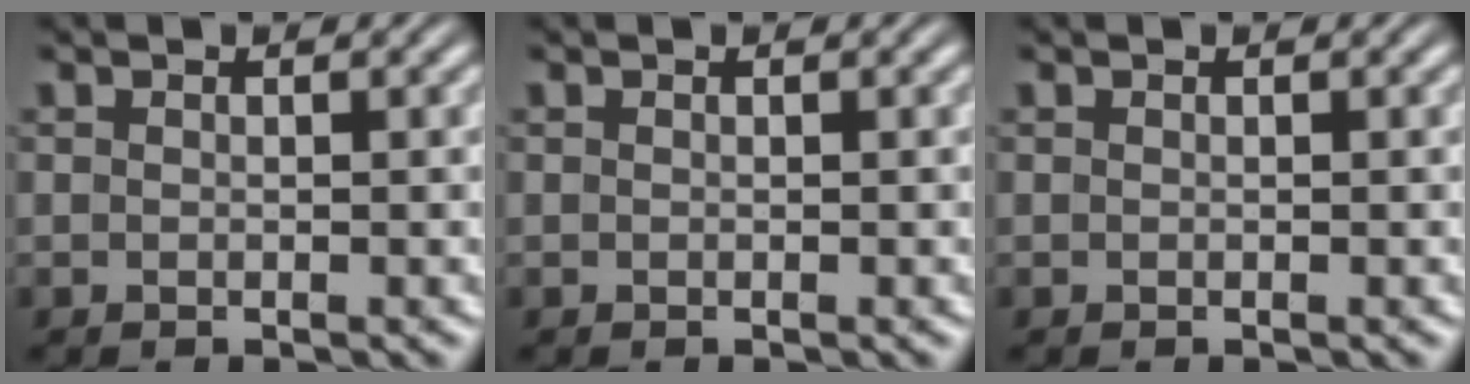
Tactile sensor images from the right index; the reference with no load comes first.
{"total": 0.0}
{"total": 0.0}